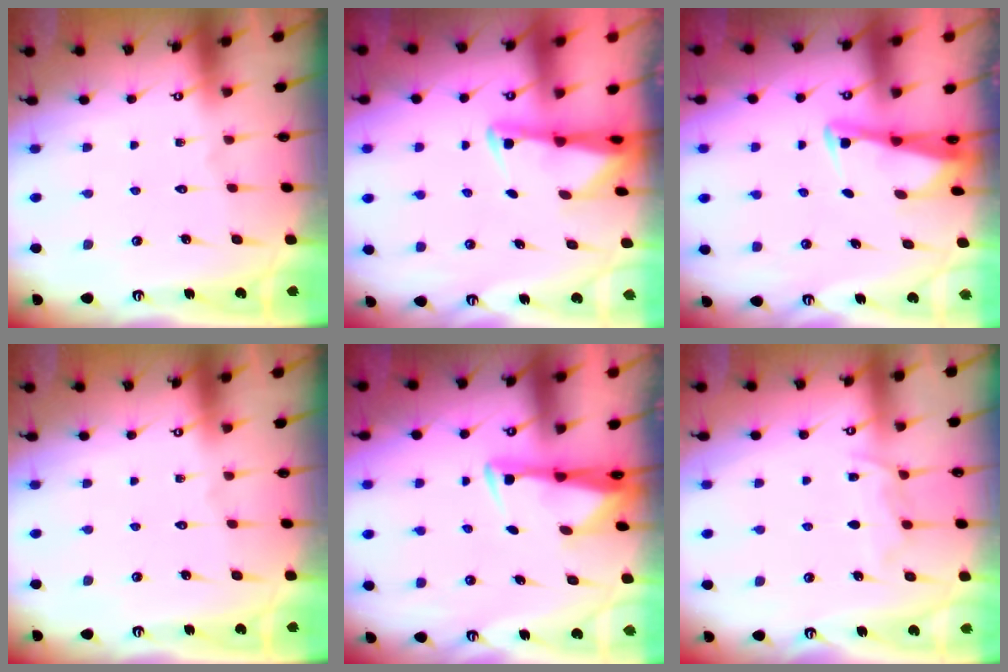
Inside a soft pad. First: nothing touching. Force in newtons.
{"total": 2.4, "press": 2.3, "slide": 0.5}
{"total": 2.7, "press": 2.7, "slide": 0.3}
{"total": 0.0}
{"total": 2.9, "press": 2.8, "slide": 0.9}
{"total": 7.2, "press": 7.1, "slide": 1.0}